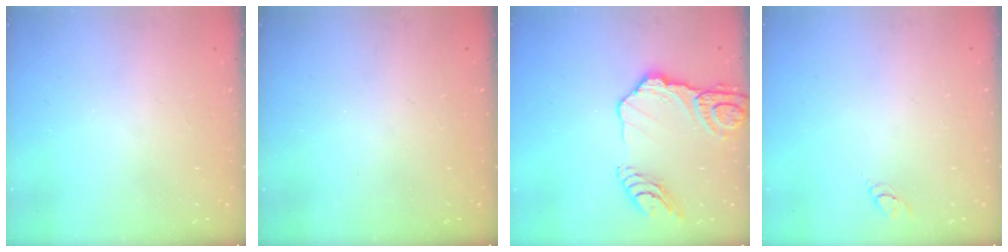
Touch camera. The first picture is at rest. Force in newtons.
{"total": 0.0}
{"total": 16.6, "press": 16.5, "slide": 1.8}
{"total": 3.0, "press": 3.0, "slide": 0.3}